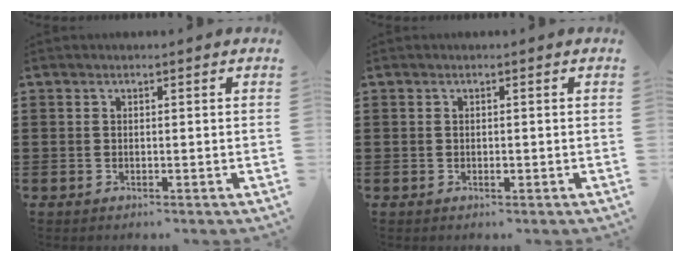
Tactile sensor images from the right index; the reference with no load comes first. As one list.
[{"total": 0.7, "force": [-0.2, 0.3, 0.6], "torque": [-0.011, -0.002, -0.002]}]